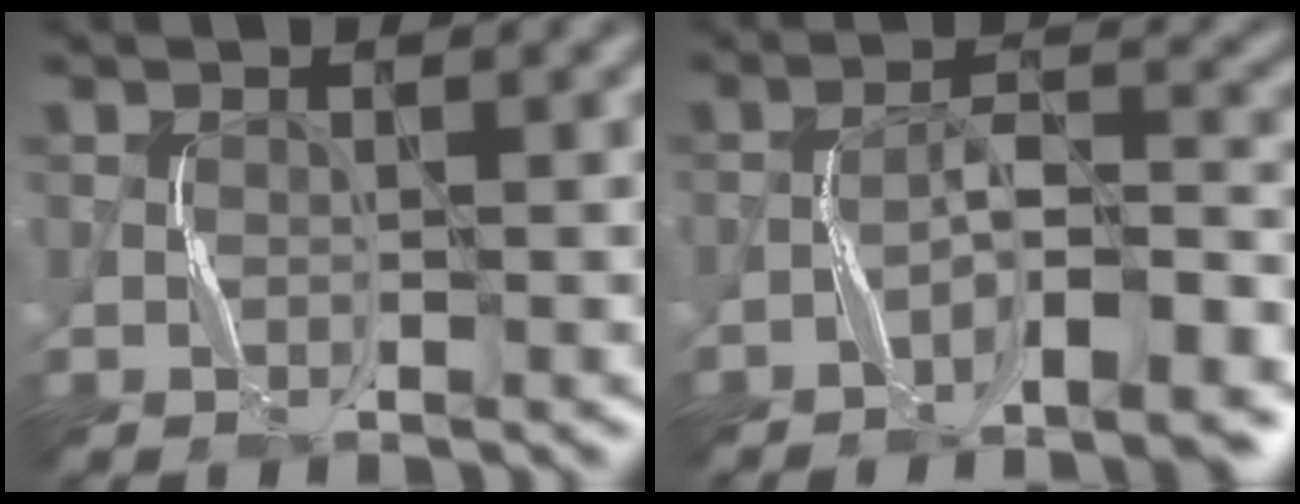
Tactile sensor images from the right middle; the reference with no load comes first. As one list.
[{"total": 7.3, "force": [-5.0, 1.5, 5.2], "torque": [-0.074, 0.015, -0.079]}]